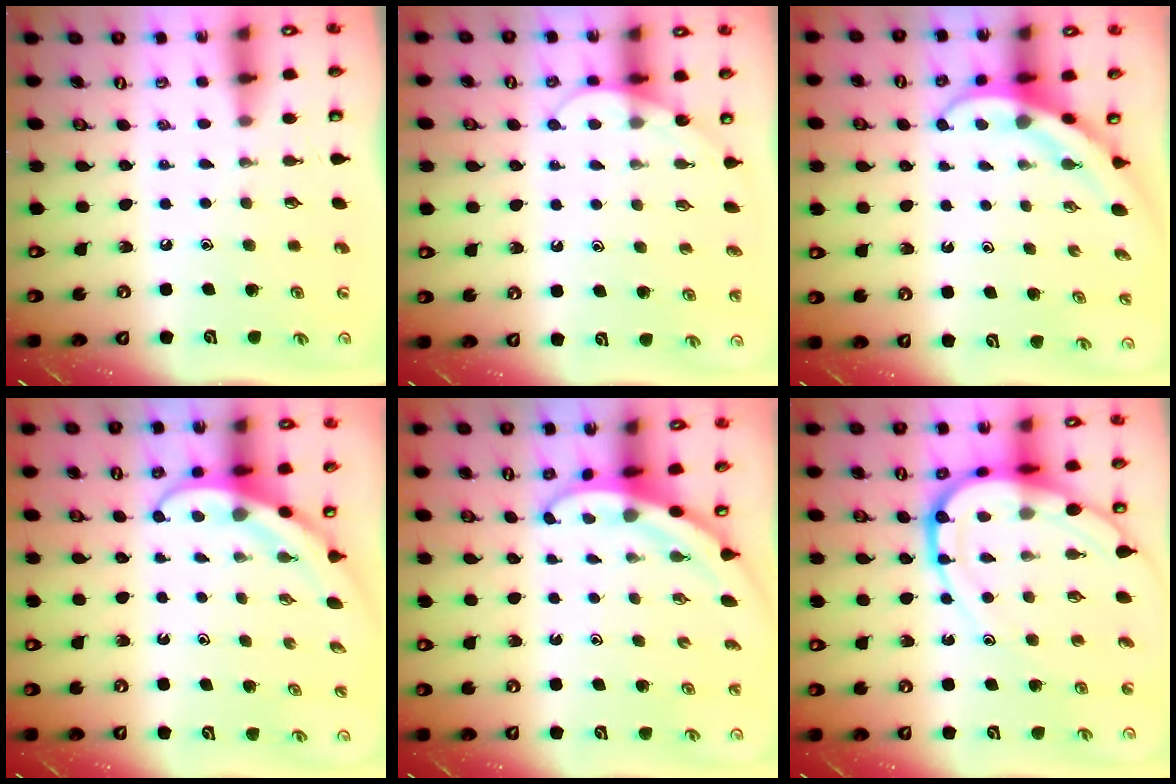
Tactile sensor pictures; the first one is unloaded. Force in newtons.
{"total": 4.6, "press": 4.6, "slide": 0.3}
{"total": 4.0, "press": 4.0, "slide": 0.4}
{"total": 4.0, "press": 4.0, "slide": 0.3}
{"total": 3.0, "press": 3.0, "slide": 0.1}
{"total": 14.5, "press": 14.4, "slide": 1.6}